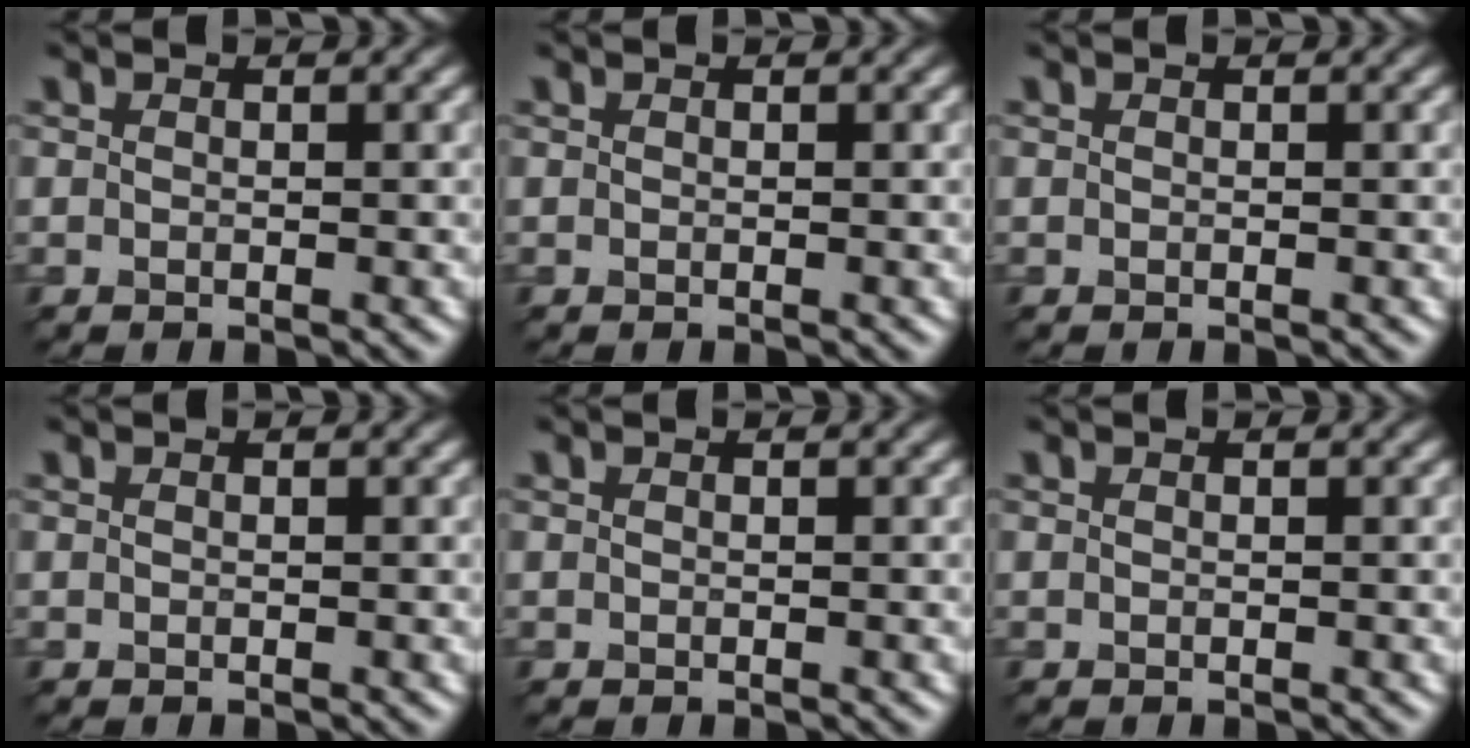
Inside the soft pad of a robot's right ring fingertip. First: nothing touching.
{"total": 0.0}
{"total": 0.0}
{"total": 0.0}
{"total": 0.0}
{"total": 0.0}